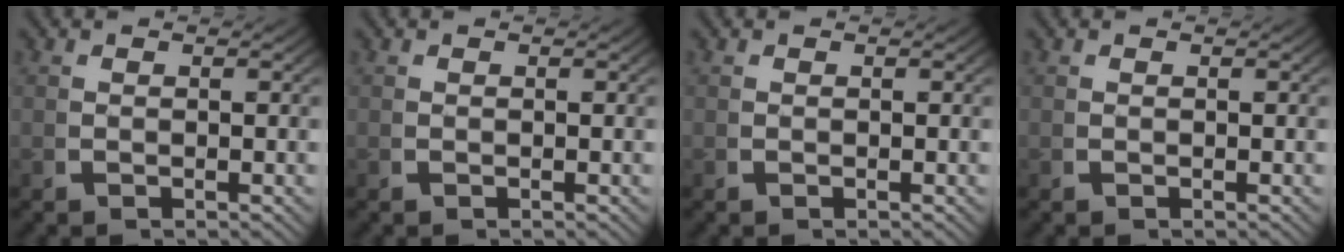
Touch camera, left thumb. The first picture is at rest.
{"total": 0.0}
{"total": 0.0}
{"total": 0.0}